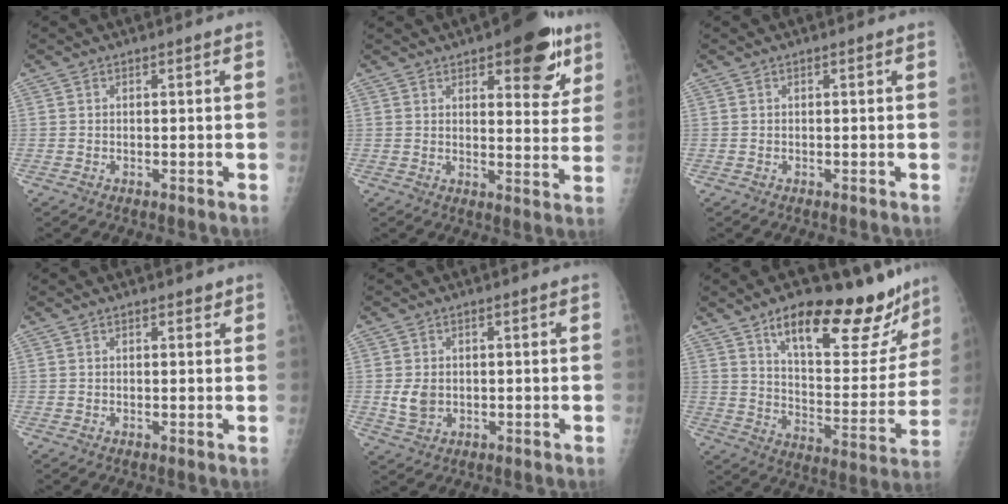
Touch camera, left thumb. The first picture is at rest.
{"total": 13.0, "force": [7.3, 5.4, 9.4], "torque": [-0.076, -0.031, 0.093]}
{"total": 0.0}
{"total": 1.4, "force": [1.0, 0.7, 0.8], "torque": [-0.002, -0.003, 0.010]}
{"total": 4.0, "force": [-0.1, 3.1, 2.6], "torque": [-0.042, -0.006, 0.006]}
{"total": 24.3, "force": [17.4, 8.4, 14.8], "torque": [-0.163, -0.085, 0.255]}